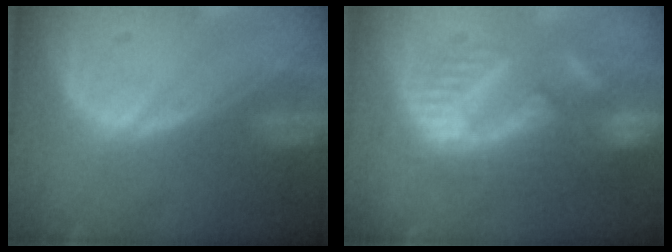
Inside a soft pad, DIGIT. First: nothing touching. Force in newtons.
{"total": 11.0, "press": 9.8, "slide": 5.0}